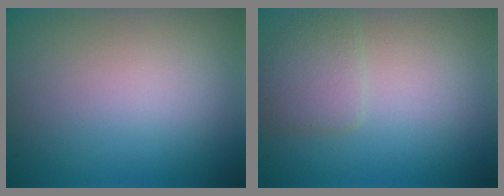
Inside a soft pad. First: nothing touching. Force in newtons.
{"total": 2.4, "press": 2.4, "slide": 0.2}